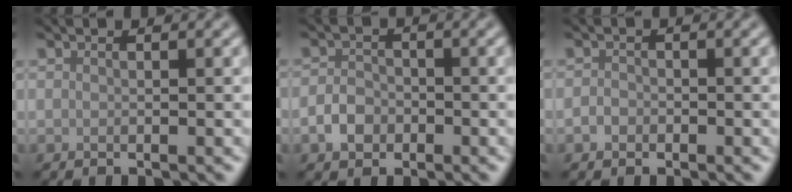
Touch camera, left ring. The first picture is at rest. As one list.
[{"total": 2.4, "force": [-1.0, 1.8, 1.1], "torque": [-0.017, 0.002, -0.025]}, {"total": 1.1, "force": [-0.5, 0.8, 0.3], "torque": [-0.005, -0.001, -0.013]}]